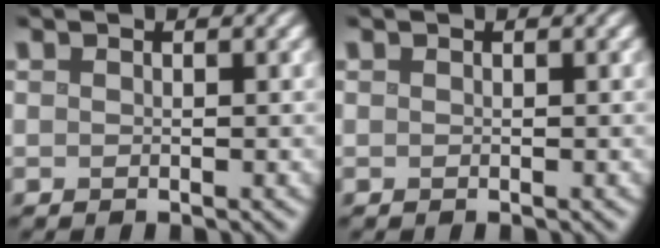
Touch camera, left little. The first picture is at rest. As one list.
[{"total": 0.0}]